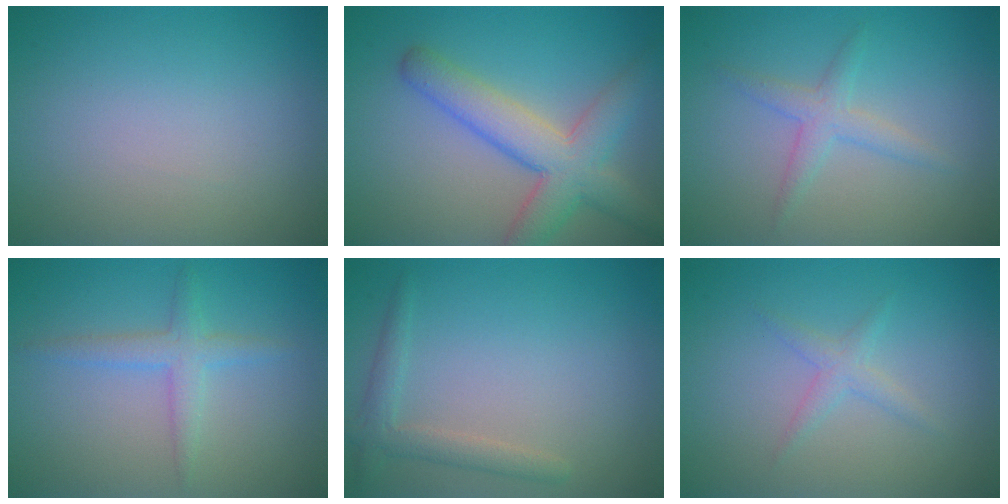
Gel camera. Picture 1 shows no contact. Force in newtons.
{"total": 6.1, "press": 6.1, "slide": 0.3}
{"total": 2.1, "press": 2.1, "slide": 0.1}
{"total": 2.3, "press": 2.3, "slide": 0.1}
{"total": 2.0, "press": 2.0, "slide": 0.3}
{"total": 1.4, "press": 1.4, "slide": 0.1}